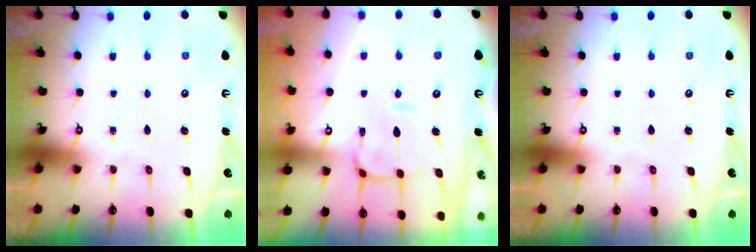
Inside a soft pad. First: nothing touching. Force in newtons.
{"total": 4.6, "press": 4.5, "slide": 1.3}
{"total": 0.0}